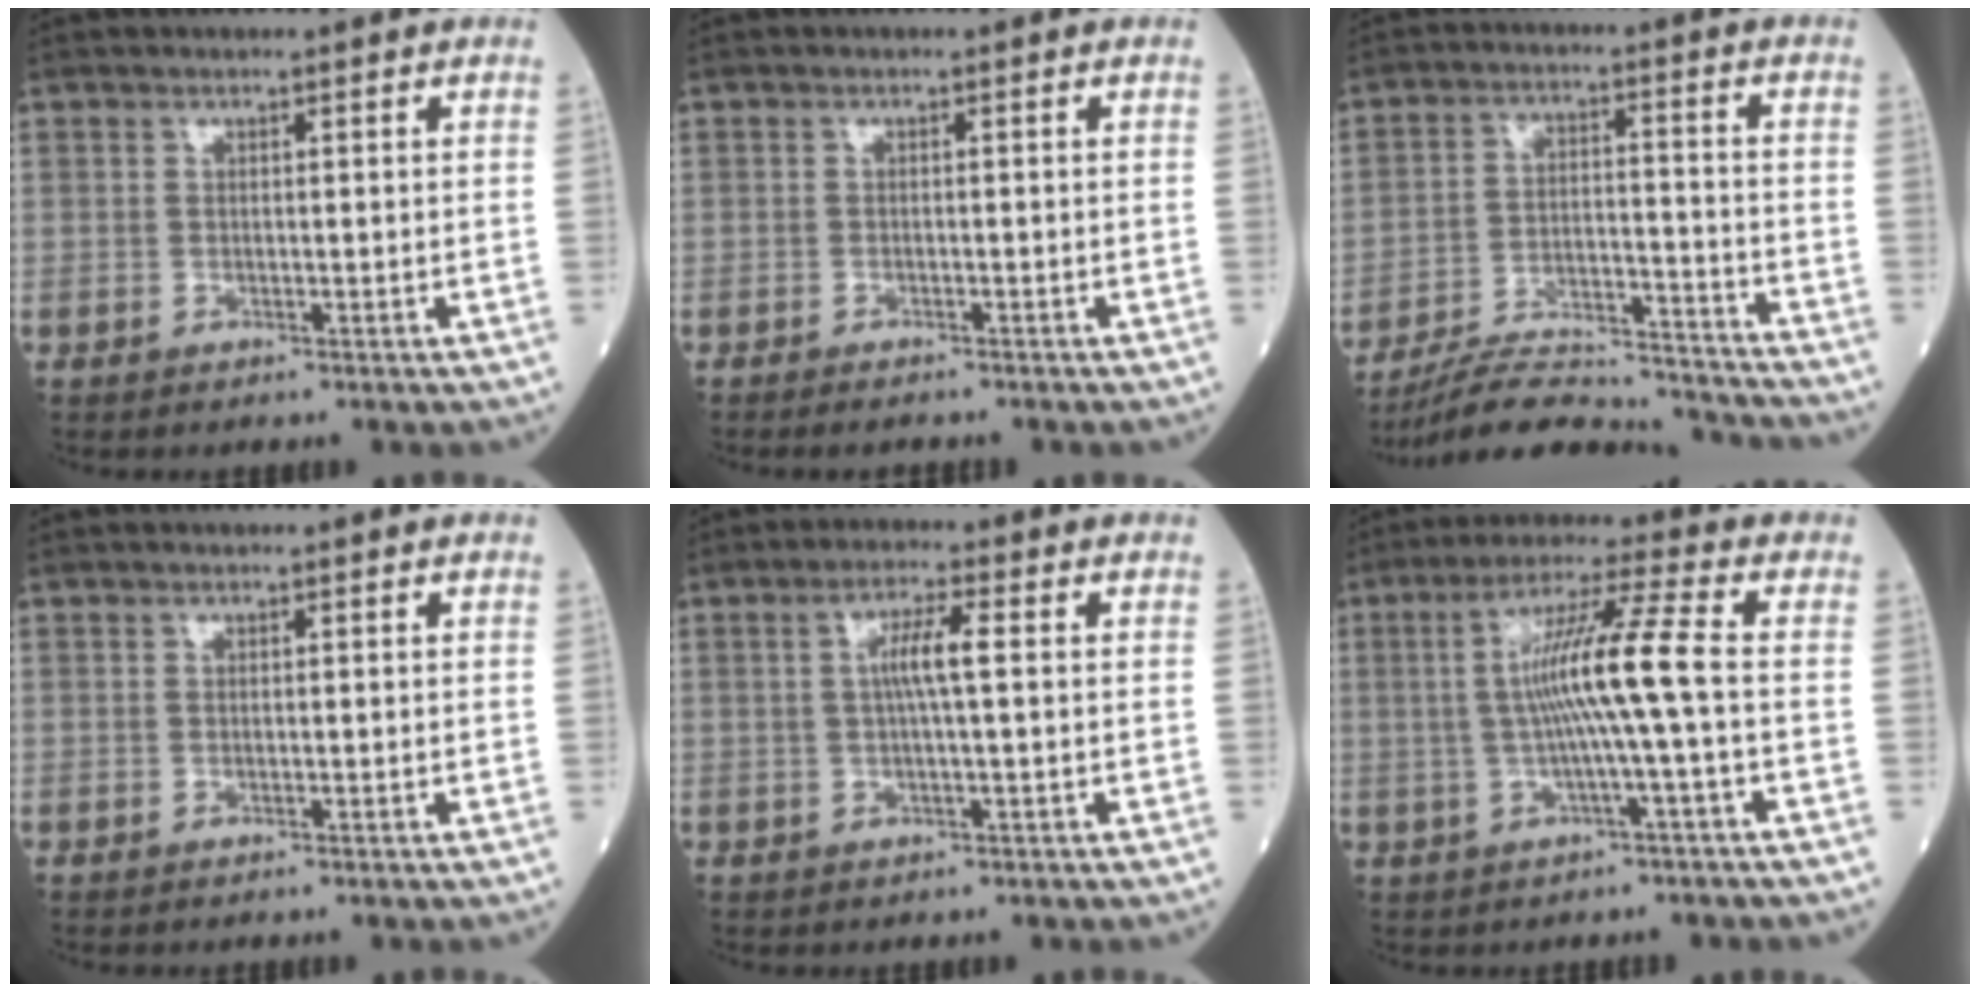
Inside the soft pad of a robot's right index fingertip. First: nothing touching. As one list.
[{"total": 2.1, "force": [-2.0, 0.4, 0.8], "torque": [-0.014, -0.004, -0.025]}, {"total": 18.1, "force": [-17.4, 1.5, 4.5], "torque": [-0.093, 0.007, -0.264]}, {"total": 0.0}, {"total": 4.2, "force": [0.5, 0.1, 4.2], "torque": [-0.080, 0.006, 0.007]}, {"total": 9.4, "force": [-0.4, -1.3, 9.3], "torque": [-0.174, 0.015, -0.006]}]